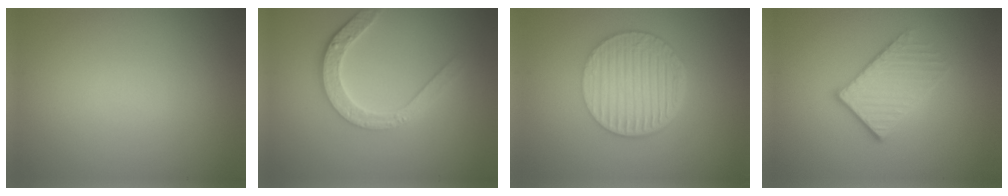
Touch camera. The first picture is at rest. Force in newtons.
{"total": 4.6, "press": 3.5, "slide": 3.0}
{"total": 7.0, "press": 4.7, "slide": 5.2}
{"total": 3.1, "press": 2.8, "slide": 1.4}